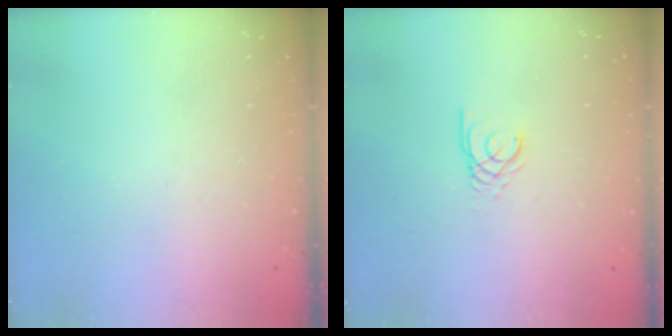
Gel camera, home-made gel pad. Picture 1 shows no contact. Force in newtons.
{"total": 2.7, "press": 2.7, "slide": 0.3}